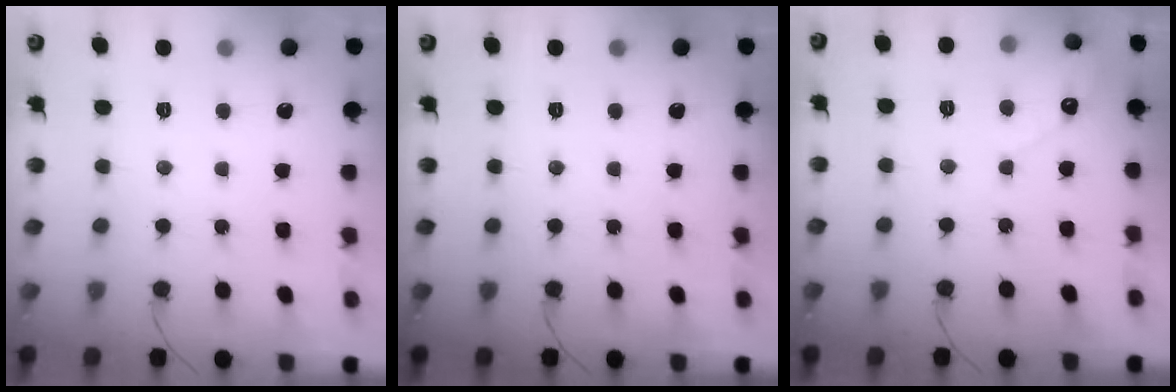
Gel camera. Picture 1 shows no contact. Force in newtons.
{"total": 0.0}
{"total": 5.0, "press": 5.0, "slide": 0.4}